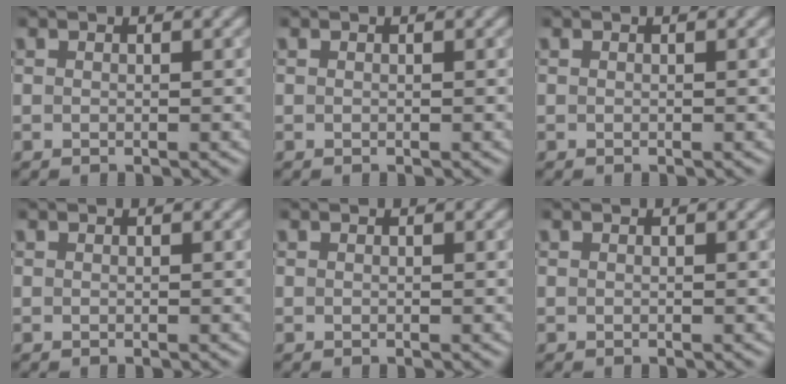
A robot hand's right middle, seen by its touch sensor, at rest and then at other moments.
{"total": 0.0}
{"total": 0.0}
{"total": 0.0}
{"total": 0.0}
{"total": 0.0}